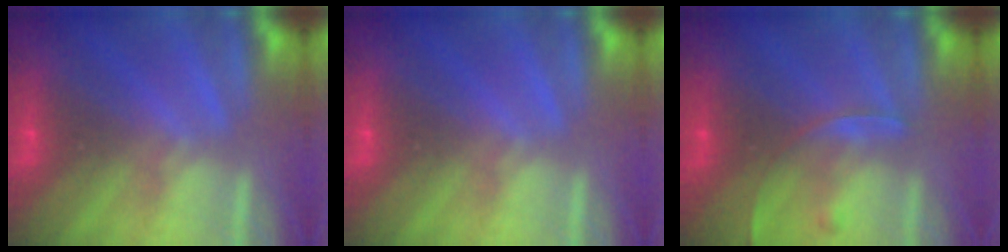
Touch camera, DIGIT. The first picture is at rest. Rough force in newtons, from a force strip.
{"total": 0.0}
{"total": 2.5}